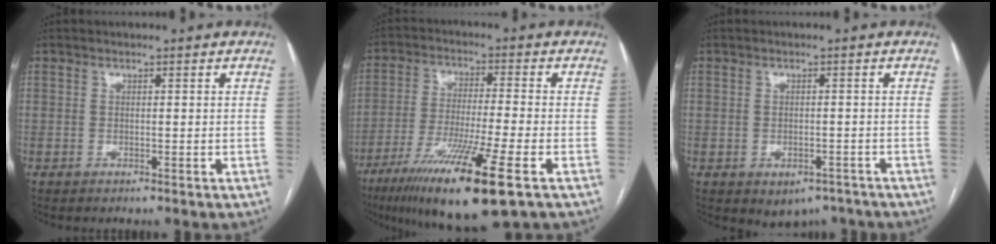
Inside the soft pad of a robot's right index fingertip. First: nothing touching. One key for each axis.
{"total": 16.1, "fx": -8.9, "fy": 0.3, "fz": 13.4, "tx": -0.244, "ty": -0.044, "tz": -0.153}
{"total": 4.7, "fx": -3.2, "fy": 3.0, "fz": 1.7, "tx": -0.013, "ty": 0.006, "tz": -0.036}